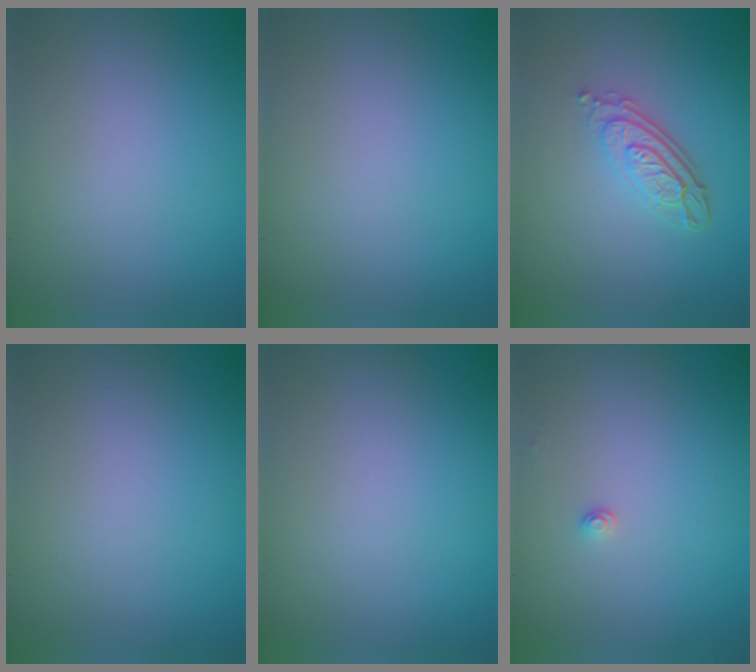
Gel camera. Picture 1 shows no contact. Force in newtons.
{"total": 0.0}
{"total": 4.1, "press": 2.9, "slide": 2.9}
{"total": 0.0}
{"total": 0.0}
{"total": 0.8, "press": 0.8, "slide": 0.0}